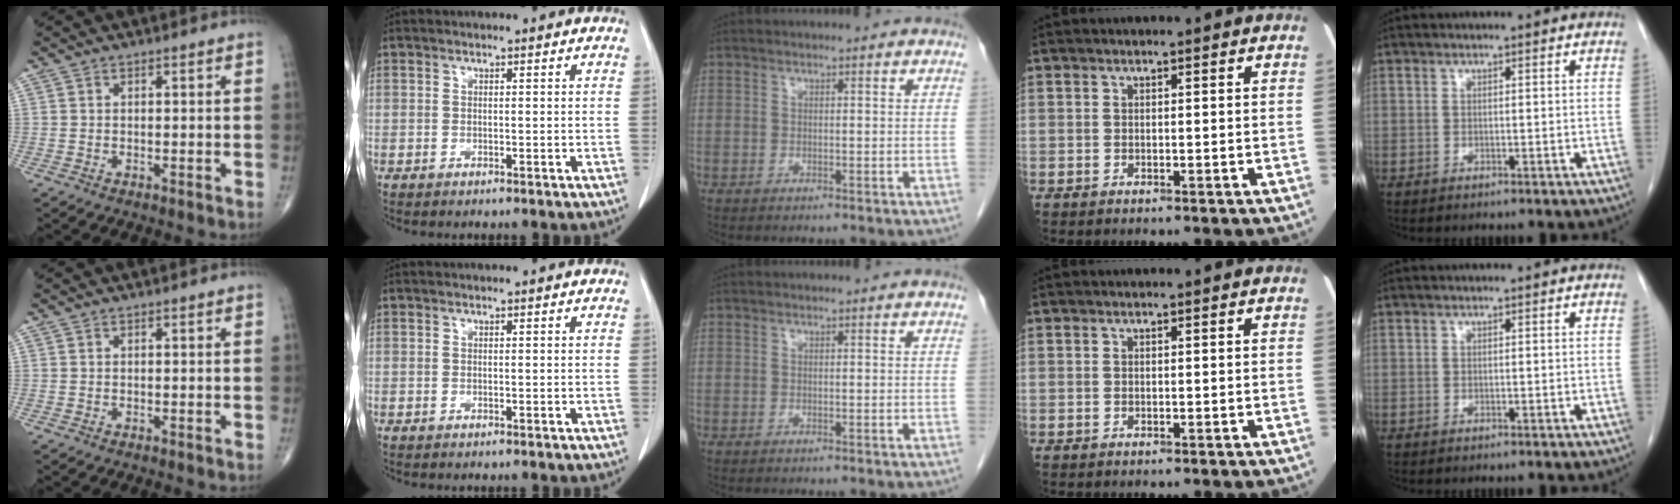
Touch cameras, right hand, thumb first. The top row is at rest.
{}